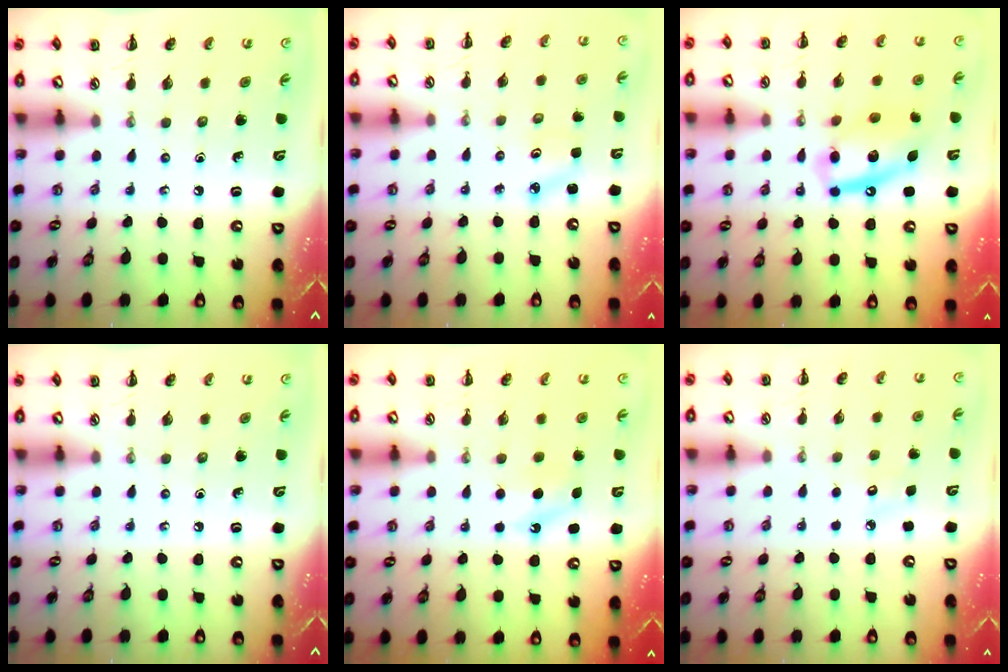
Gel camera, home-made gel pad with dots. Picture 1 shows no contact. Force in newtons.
{"total": 2.3, "press": 2.2, "slide": 0.6}
{"total": 16.0, "press": 15.8, "slide": 2.5}
{"total": 0.0}
{"total": 6.2, "press": 6.0, "slide": 1.4}
{"total": 4.3, "press": 4.2, "slide": 1.3}